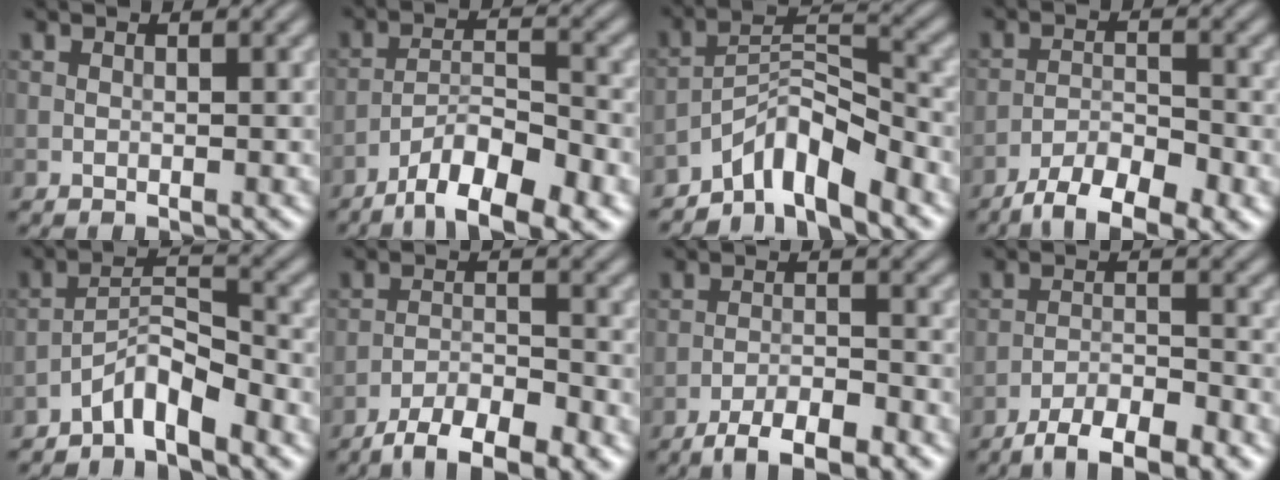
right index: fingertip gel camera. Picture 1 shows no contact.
{"total": 8.3, "force": [-5.7, 2.3, 5.6], "torque": [-0.087, 0.006, -0.098]}
{"total": 5.9, "force": [-4.7, 1.5, 3.2], "torque": [-0.047, 0.010, -0.090]}
{"total": 6.2, "force": [-4.4, 1.9, 3.8], "torque": [-0.063, 0.001, -0.076]}
{"total": 4.0, "force": [-3.1, 0.8, 2.3], "torque": [-0.043, 0.017, -0.064]}
{"total": 5.7, "force": [-4.3, 1.5, 3.4], "torque": [-0.057, 0.003, -0.076]}
{"total": 4.3, "force": [-3.4, 0.9, 2.6], "torque": [-0.048, 0.005, -0.061]}
{"total": 5.0, "force": [-4.0, 1.1, 2.9], "torque": [-0.050, 0.004, -0.072]}